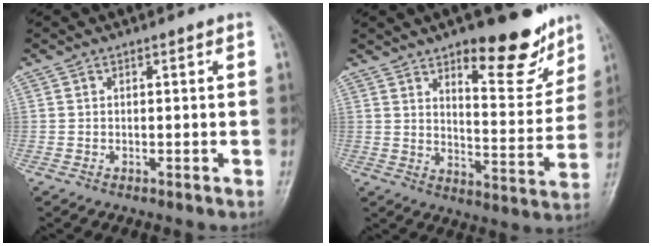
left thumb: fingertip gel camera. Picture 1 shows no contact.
{"total": 15.7, "force": [10.4, 5.7, 10.3], "torque": [-0.091, -0.071, 0.154]}